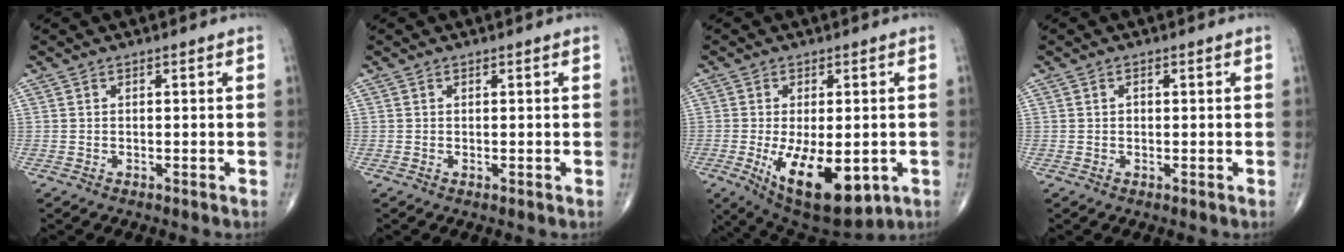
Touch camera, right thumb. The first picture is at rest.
{"total": 0.0}
{"total": 15.4, "force": [-4.6, 7.2, 12.8], "torque": [-0.202, -0.018, -0.049]}
{"total": 0.8, "force": [0.1, 0.6, 0.5], "torque": [-0.003, 0.001, -0.001]}